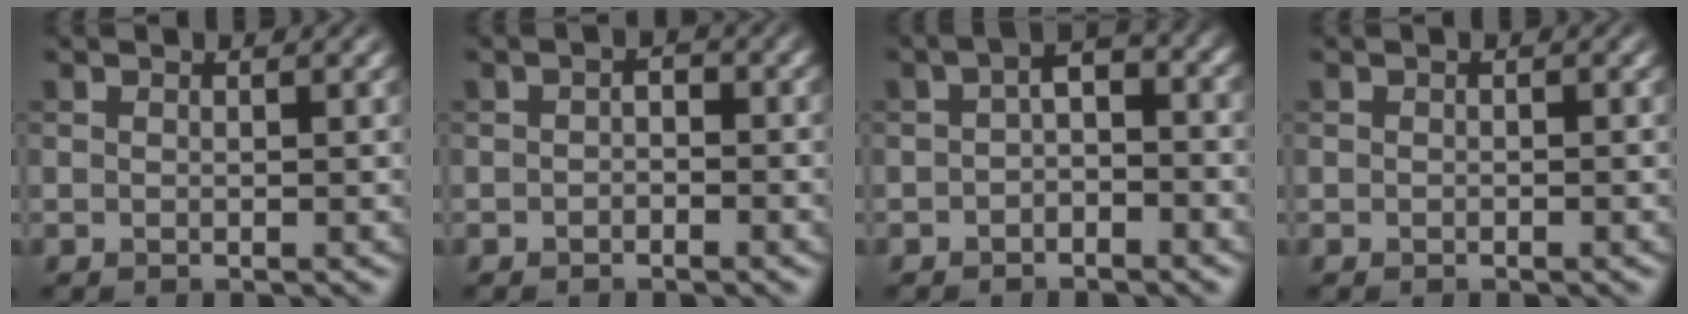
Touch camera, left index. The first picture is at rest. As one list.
[{"total": 1.1, "force": [-0.6, 0.7, 0.6], "torque": [-0.013, 0.003, -0.014]}, {"total": 3.0, "force": [-0.9, 1.6, 2.3], "torque": [-0.038, 0.010, -0.024]}, {"total": 0.0}]